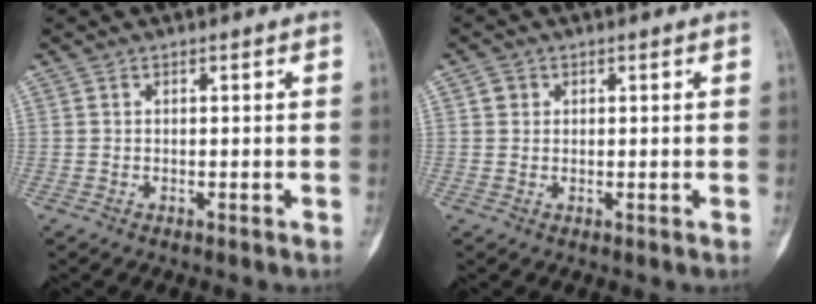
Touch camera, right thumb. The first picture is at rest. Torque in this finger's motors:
{"motor_torque": [-0.02, -0.01, 0.18, -0.46, 0.11]}